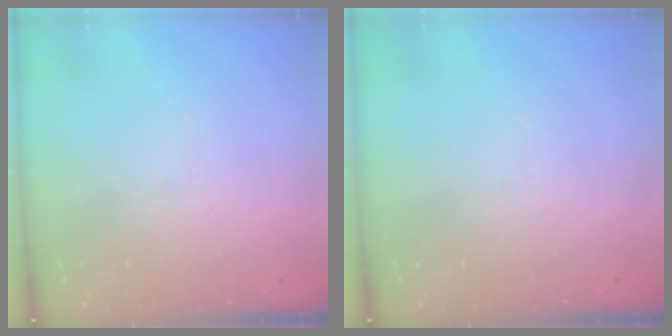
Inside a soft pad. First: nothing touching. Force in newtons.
{"total": 0.0}